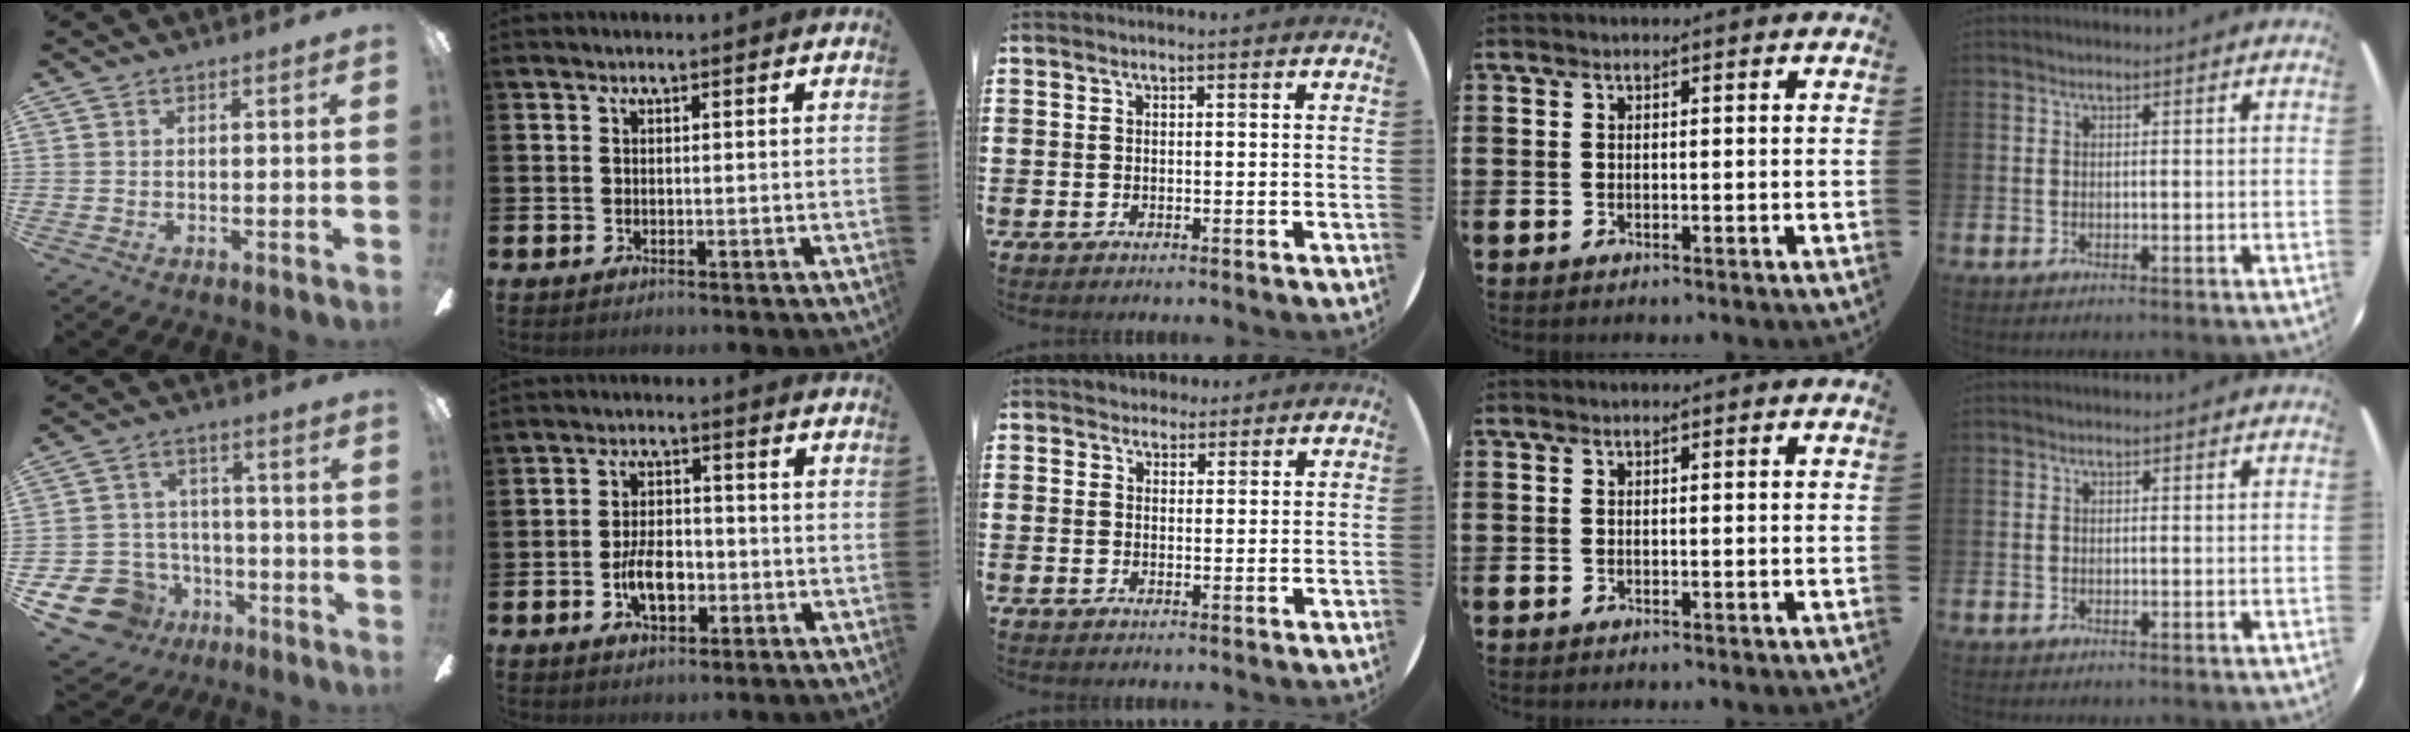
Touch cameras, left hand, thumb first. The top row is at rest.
{"thumb": {"total": 13.7, "force": [-7.7, 10.1, 5.3], "torque": [-0.134, 0.053, -0.130]}, "index": {"total": 5.3, "force": [-1.6, 3.0, 4.1], "torque": [-0.059, 0.005, -0.031]}, "middle": {"total": 2.1, "force": [1.9, 0.8, -0.1], "torque": [0.006, 0.000, 0.036]}}